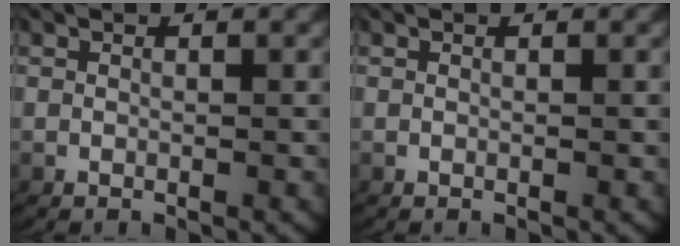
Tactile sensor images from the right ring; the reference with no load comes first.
{"total": 0.7, "force": [0.0, -0.6, -0.4], "torque": [0.001, -0.008, 0.008]}